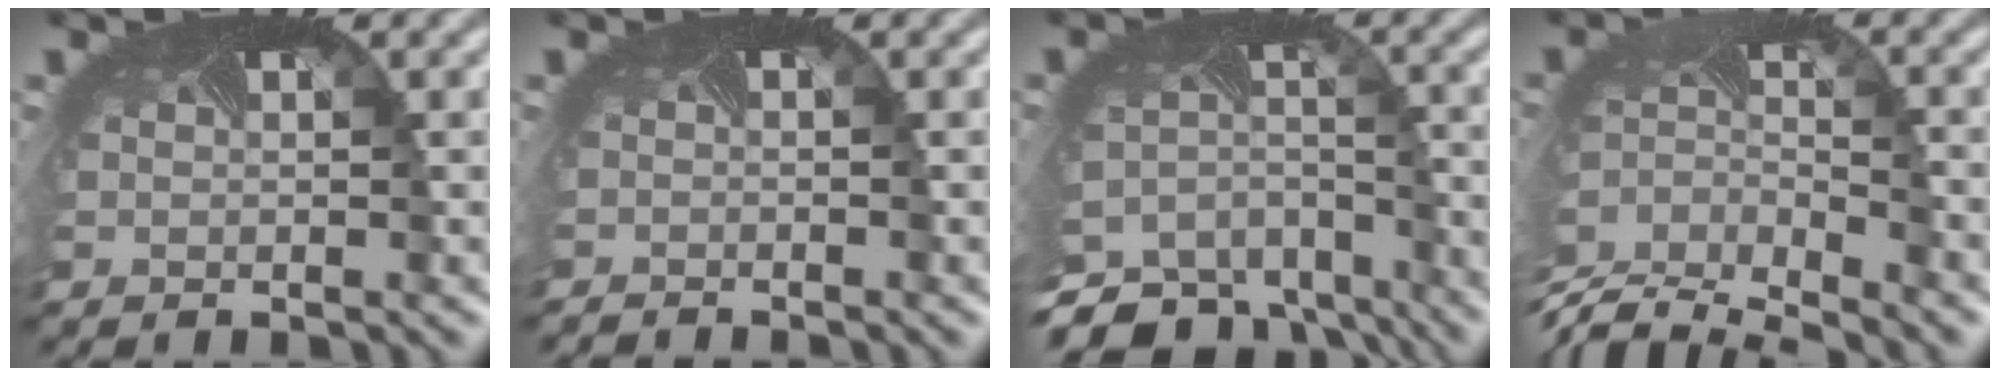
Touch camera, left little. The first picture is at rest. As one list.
[{"total": 1.2, "force": [-1.2, -0.4, -0.2], "torque": [-0.002, -0.012, -0.019]}, {"total": 9.2, "force": [-7.8, 4.3, 2.5], "torque": [-0.056, -0.016, -0.111]}, {"total": 6.4, "force": [-5.7, 1.6, 2.5], "torque": [-0.069, -0.024, -0.108]}]